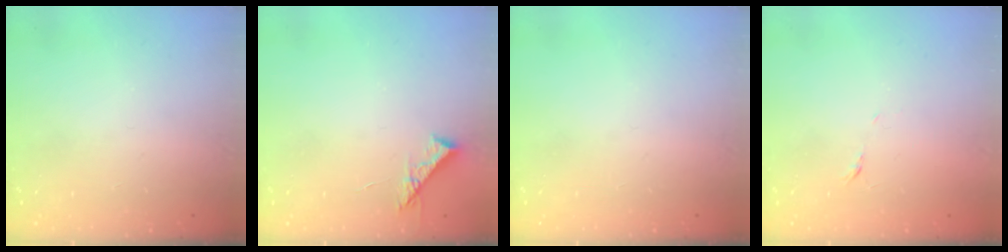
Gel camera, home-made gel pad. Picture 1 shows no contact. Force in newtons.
{"total": 6.0, "press": 6.0, "slide": 0.5}
{"total": 0.0}
{"total": 3.9, "press": 3.8, "slide": 0.9}